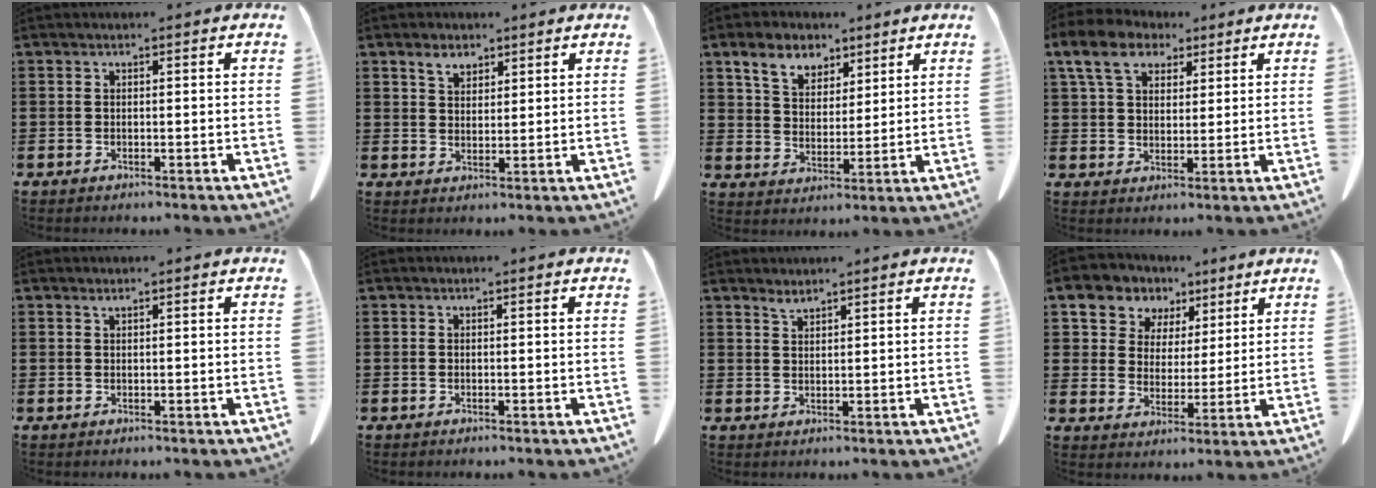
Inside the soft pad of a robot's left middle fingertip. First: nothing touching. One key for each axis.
{"total": 3.2, "fx": 2.3, "fy": 1.8, "fz": 1.5, "tx": -0.028, "ty": 0.003, "tz": 0.040}
{"total": 6.9, "fx": 4.9, "fy": 4.1, "fz": 2.6, "tx": -0.068, "ty": 0.001, "tz": 0.089}
{"total": 7.9, "fx": 4.9, "fy": 4.6, "fz": 4.1, "tx": -0.102, "ty": 0.007, "tz": 0.091}
{"total": 0.7, "fx": 0.5, "fy": 0.0, "fz": 0.5, "tx": -0.013, "ty": -0.004, "tz": 0.012}
{"total": 0.0}
{"total": 1.6, "fx": 1.6, "fy": 0.0, "fz": 0.4, "tx": -0.012, "ty": -0.004, "tz": 0.031}
{"total": 6.7, "fx": 4.4, "fy": 5.1, "fz": 0.3, "tx": -0.050, "ty": -0.017, "tz": 0.076}